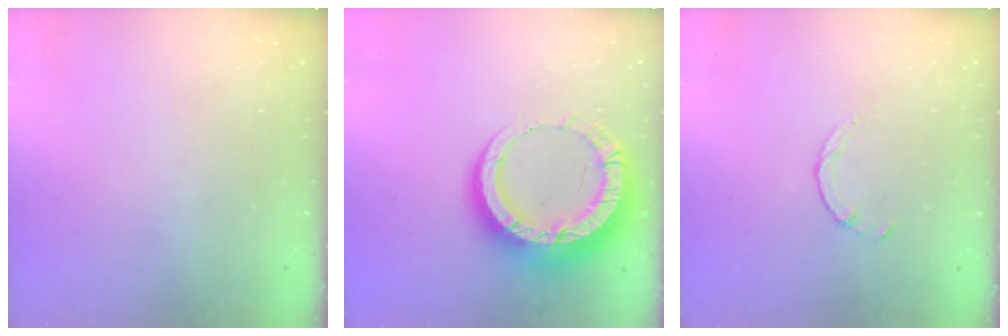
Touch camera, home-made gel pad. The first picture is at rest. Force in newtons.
{"total": 16.8, "press": 16.7, "slide": 1.7}
{"total": 0.0}